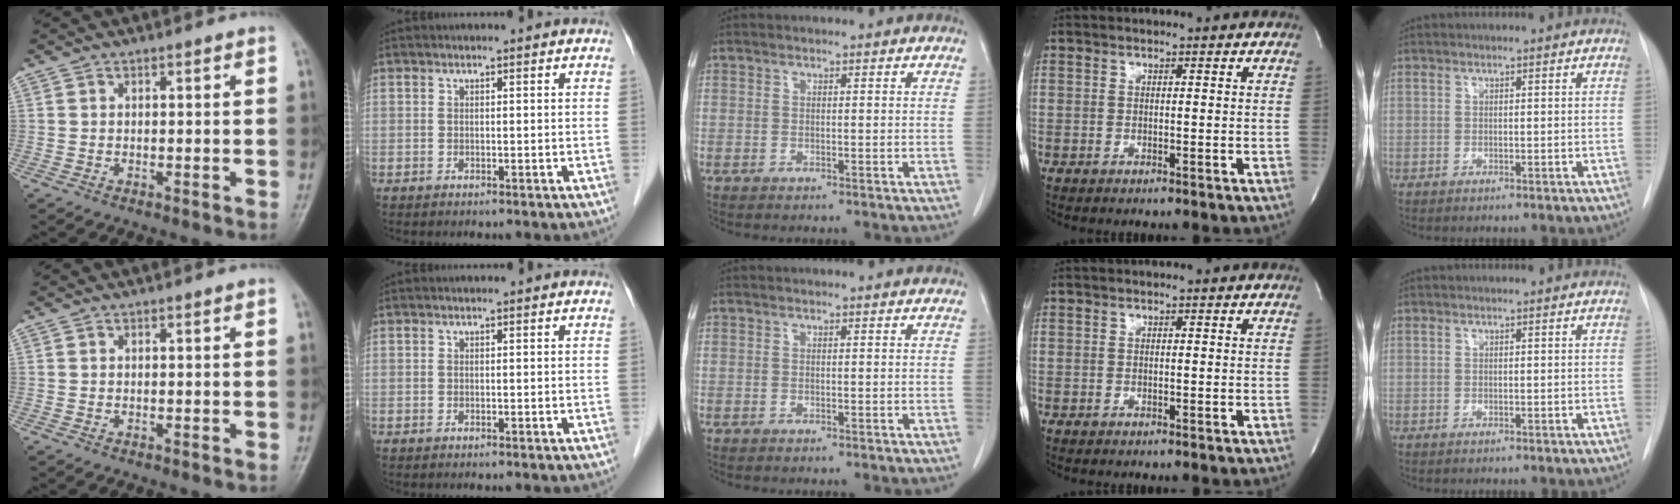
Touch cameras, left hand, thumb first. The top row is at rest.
{}